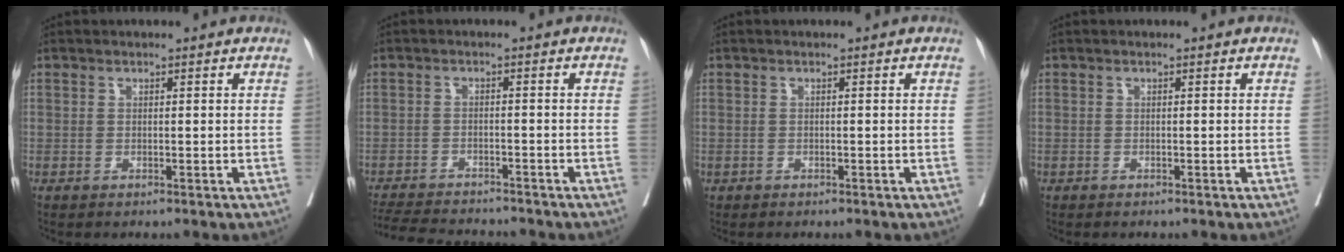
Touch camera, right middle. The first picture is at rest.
{"total": 10.3, "force": [-9.7, 1.3, 3.2], "torque": [-0.053, -0.006, -0.145]}
{"total": 0.0}
{"total": 0.0}